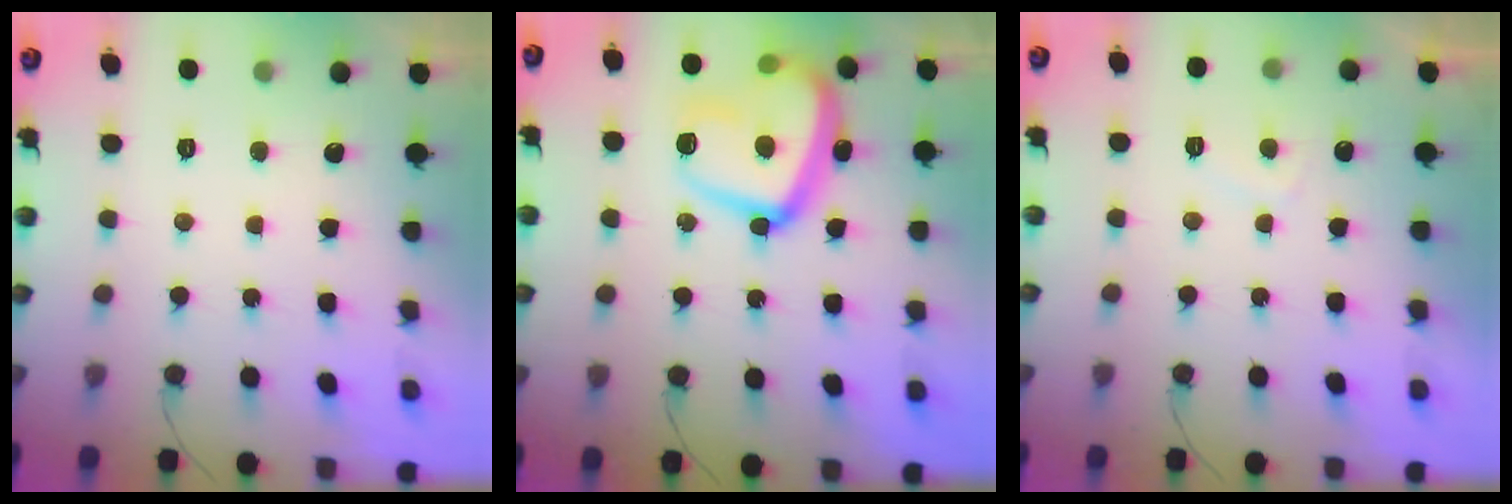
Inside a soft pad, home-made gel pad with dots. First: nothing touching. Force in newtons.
{"total": 21.7, "press": 21.6, "slide": 1.9}
{"total": 2.5, "press": 2.3, "slide": 0.9}